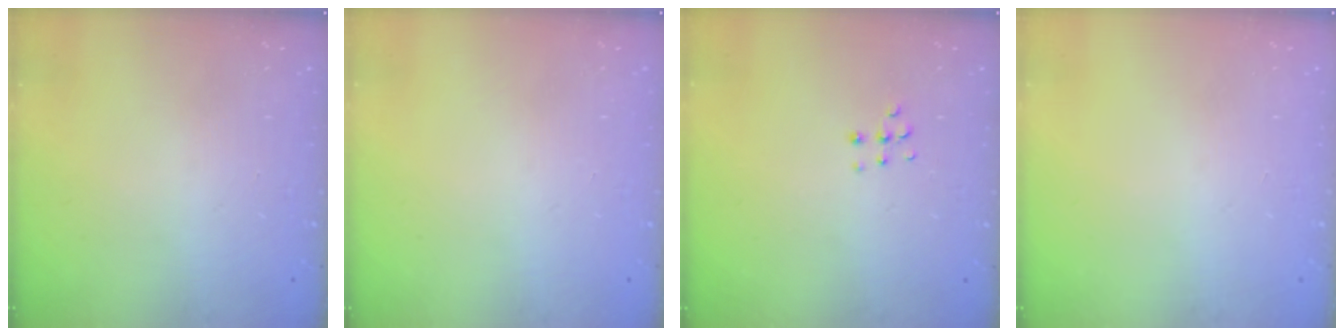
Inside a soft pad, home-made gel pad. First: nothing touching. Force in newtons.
{"total": 0.0}
{"total": 4.4, "press": 4.4, "slide": 0.3}
{"total": 0.0}